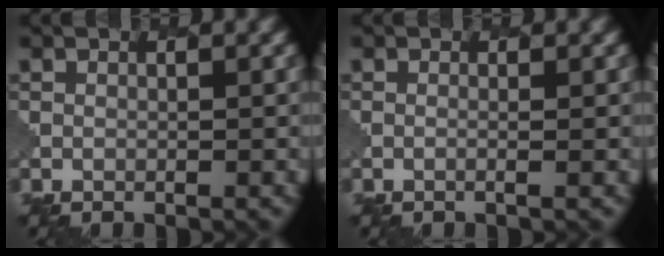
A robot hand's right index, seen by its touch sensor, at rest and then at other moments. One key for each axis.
{"total": 1.2, "fx": 0.3, "fy": 0.5, "fz": 1.0, "tx": -0.004, "ty": -0.003, "tz": -0.017}